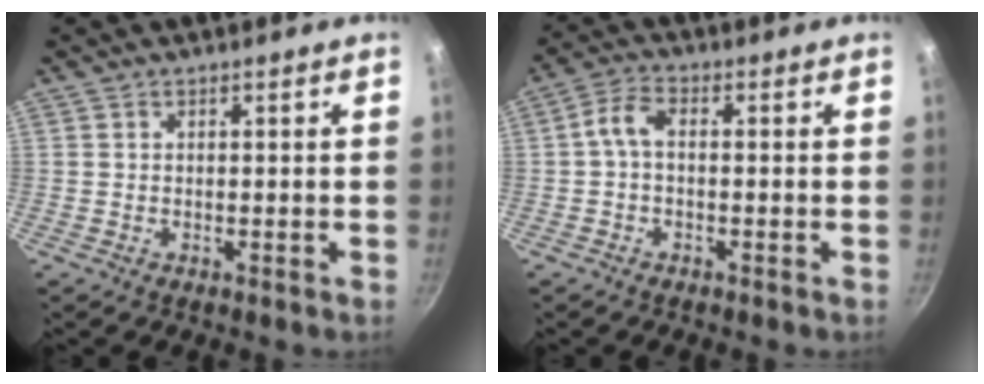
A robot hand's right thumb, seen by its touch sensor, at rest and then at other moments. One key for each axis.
{"total": 4.1, "fx": -0.4, "fy": 2.2, "fz": 3.4, "tx": -0.078, "ty": 0.021, "tz": -0.018}